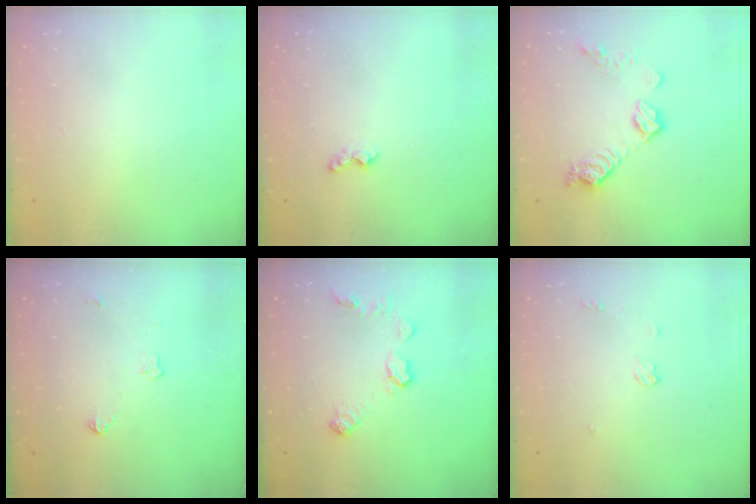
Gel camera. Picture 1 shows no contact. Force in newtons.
{"total": 4.8, "press": 4.8, "slide": 0.6}
{"total": 11.1, "press": 11.1, "slide": 0.7}
{"total": 3.7, "press": 3.6, "slide": 0.5}
{"total": 8.8, "press": 8.8, "slide": 0.3}
{"total": 5.3, "press": 5.3, "slide": 0.2}